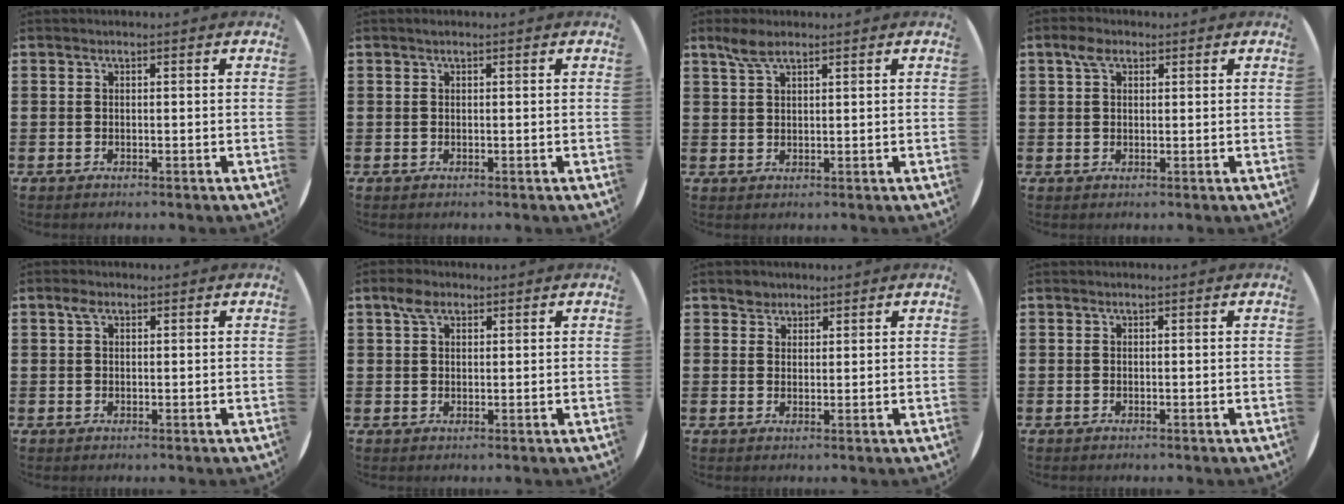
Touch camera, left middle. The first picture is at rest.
{"total": 0.0}
{"total": 3.1, "force": [2.3, 1.0, 1.8], "torque": [-0.039, 0.006, 0.041]}
{"total": 2.8, "force": [1.7, 1.6, 1.5], "torque": [-0.024, 0.005, 0.030]}
{"total": 1.5, "force": [0.8, 1.0, 0.9], "torque": [-0.018, 0.007, 0.015]}
{"total": 2.9, "force": [1.9, 1.6, 1.4], "torque": [-0.023, 0.005, 0.033]}
{"total": 2.0, "force": [1.7, 1.0, -0.1], "torque": [0.010, 0.000, 0.033]}
{"total": 0.0}